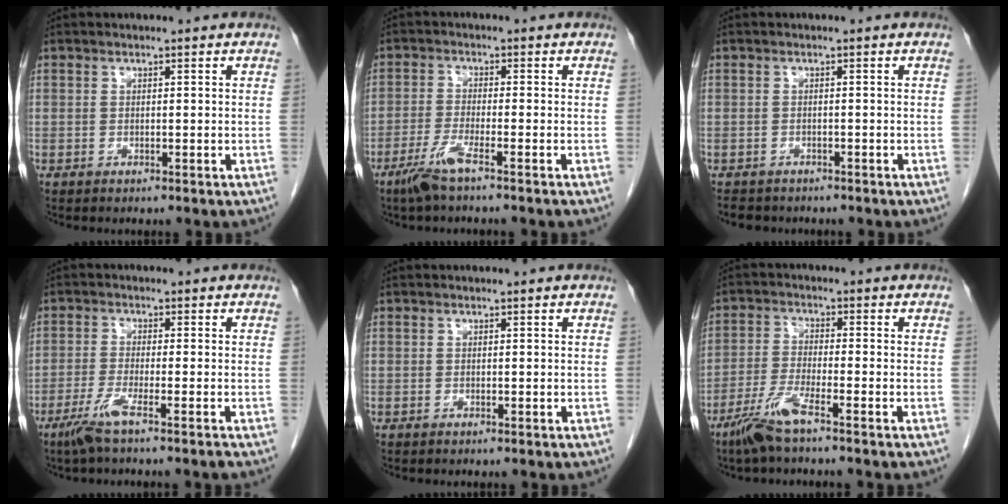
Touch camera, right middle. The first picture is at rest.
{"total": 4.5, "force": [-3.1, -0.3, 3.3], "torque": [-0.073, -0.011, -0.068]}
{"total": 4.3, "force": [-3.7, 2.0, 1.0], "torque": [-0.016, -0.002, -0.049]}
{"total": 4.6, "force": [-3.1, -0.8, 3.3], "torque": [-0.071, -0.013, -0.067]}
{"total": 0.0}
{"total": 5.8, "force": [-4.1, -0.1, 4.1], "torque": [-0.092, -0.014, -0.089]}